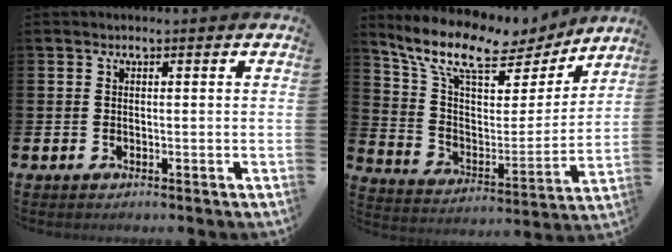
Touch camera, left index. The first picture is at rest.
{"total": 11.4, "force": [9.5, 4.1, 4.9], "torque": [-0.130, -0.058, 0.161]}